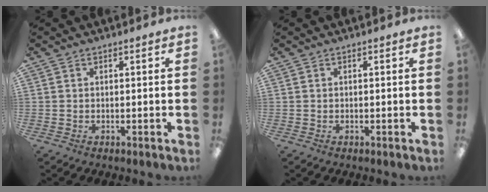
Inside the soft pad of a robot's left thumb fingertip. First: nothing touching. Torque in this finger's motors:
{"motor_torque": [0.00, 0.00, 0.05, 0.05, 0.00]}